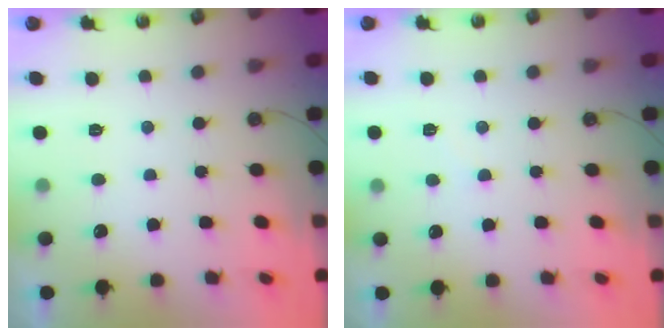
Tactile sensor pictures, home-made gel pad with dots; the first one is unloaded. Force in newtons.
{"total": 2.9, "press": 2.9, "slide": 0.4}